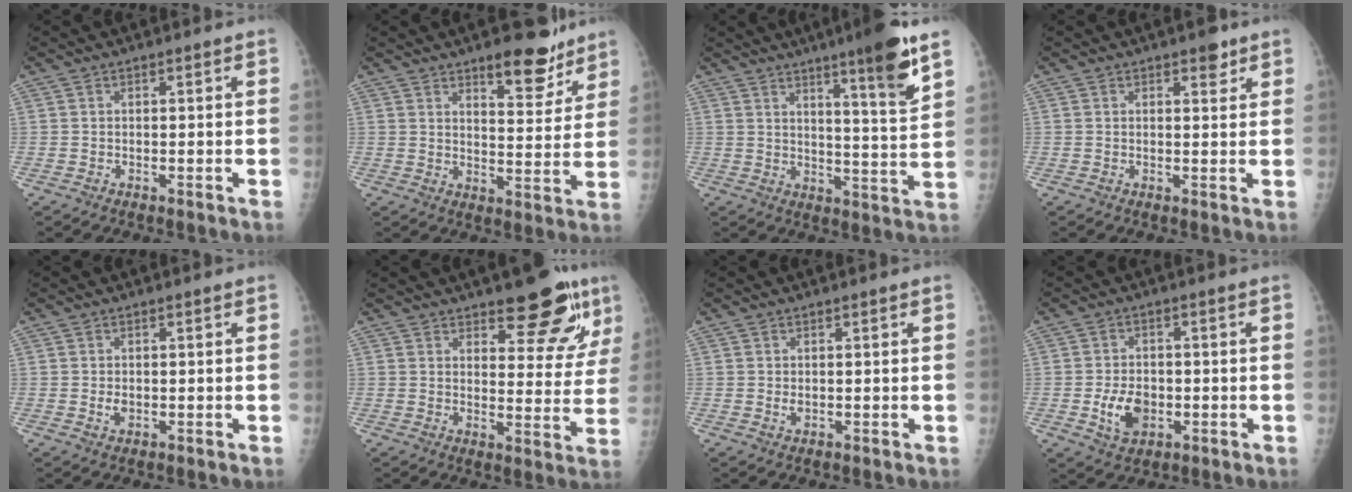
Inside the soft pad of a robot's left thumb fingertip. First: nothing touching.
{"total": 10.4, "force": [7.5, 3.9, 6.1], "torque": [-0.053, -0.051, 0.110]}
{"total": 12.6, "force": [7.7, 0.8, 10.0], "torque": [-0.138, -0.049, 0.113]}
{"total": 2.8, "force": [1.8, 1.2, 1.7], "torque": [-0.010, -0.008, 0.023]}
{"total": 1.8, "force": [0.2, 1.1, 1.4], "torque": [-0.019, -0.003, 0.008]}
{"total": 13.0, "force": [8.5, 4.6, 8.8], "torque": [-0.065, -0.052, 0.117]}
{"total": 1.3, "force": [0.5, 0.7, 1.0], "torque": [-0.016, -0.004, 0.012]}
{"total": 6.6, "force": [-1.4, 4.6, 4.5], "torque": [-0.065, 0.001, -0.018]}